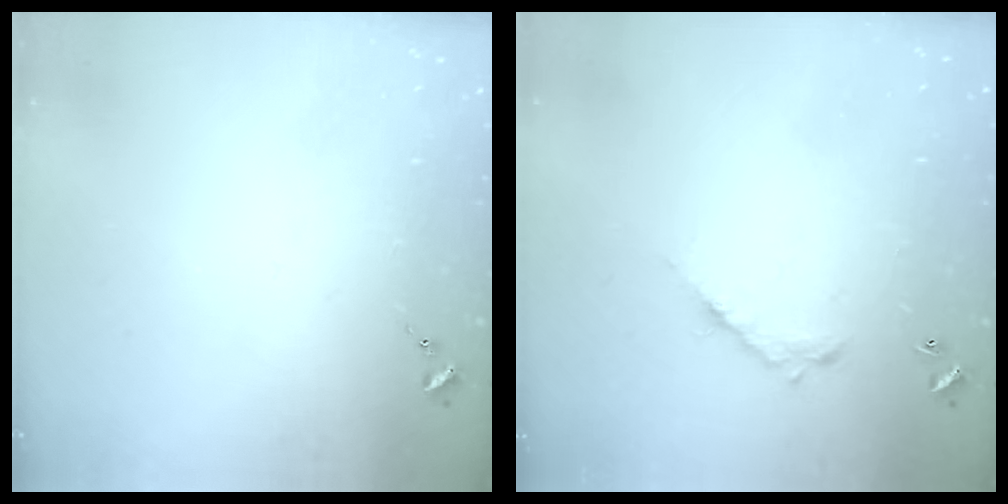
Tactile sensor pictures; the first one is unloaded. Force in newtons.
{"total": 7.7, "press": 7.7, "slide": 0.6}